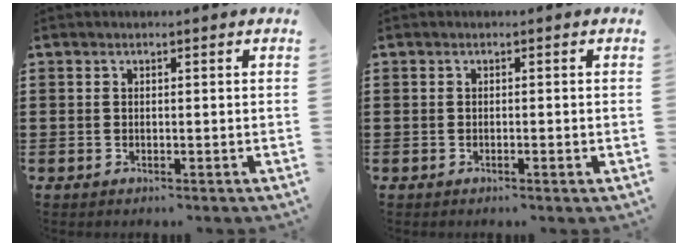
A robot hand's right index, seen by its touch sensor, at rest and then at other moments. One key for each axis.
{"total": 0.6, "fx": -0.3, "fy": 0.0, "fz": 0.5, "tx": -0.009, "ty": -0.003, "tz": -0.006}